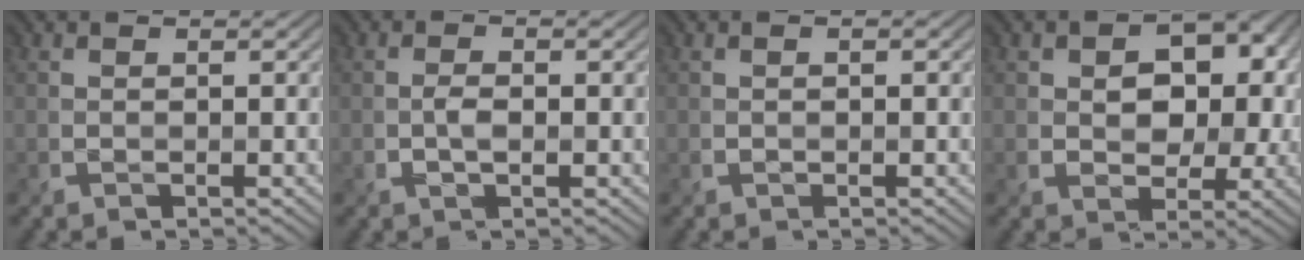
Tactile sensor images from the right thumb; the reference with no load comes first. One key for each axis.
{"total": 1.5, "fx": -0.5, "fy": 0.7, "fz": 1.3, "tx": -0.026, "ty": 0.000, "tz": -0.010}
{"total": 0.7, "fx": 0.1, "fy": 0.3, "fz": 0.6, "tx": -0.007, "ty": 0.000, "tz": 0.004}
{"total": 9.4, "fx": 1.2, "fy": 6.8, "fz": 6.4, "tx": -0.081, "ty": -0.006, "tz": 0.016}